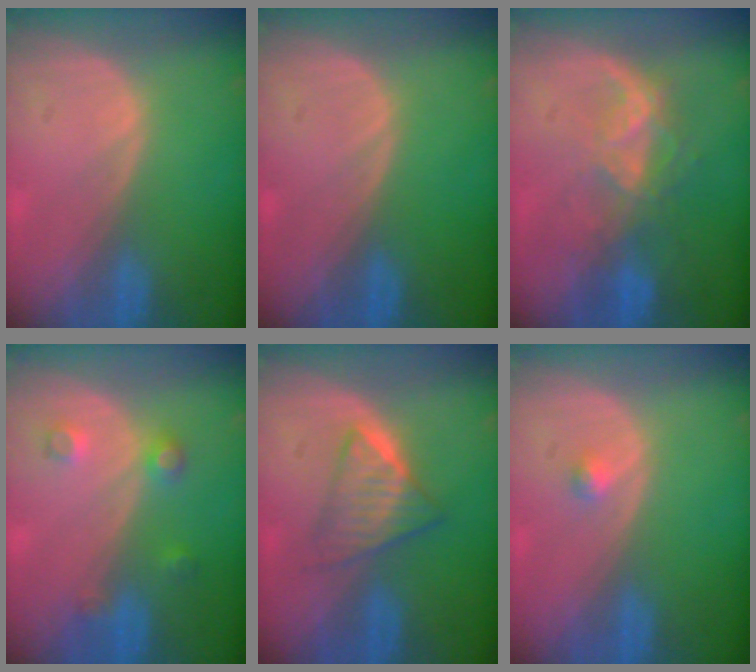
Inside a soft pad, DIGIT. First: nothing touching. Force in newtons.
{"total": 0.0}
{"total": 6.5, "press": 5.9, "slide": 2.8}
{"total": 3.5, "press": 3.2, "slide": 1.4}
{"total": 6.3, "press": 5.4, "slide": 3.2}
{"total": 1.0, "press": 1.0, "slide": 0.1}